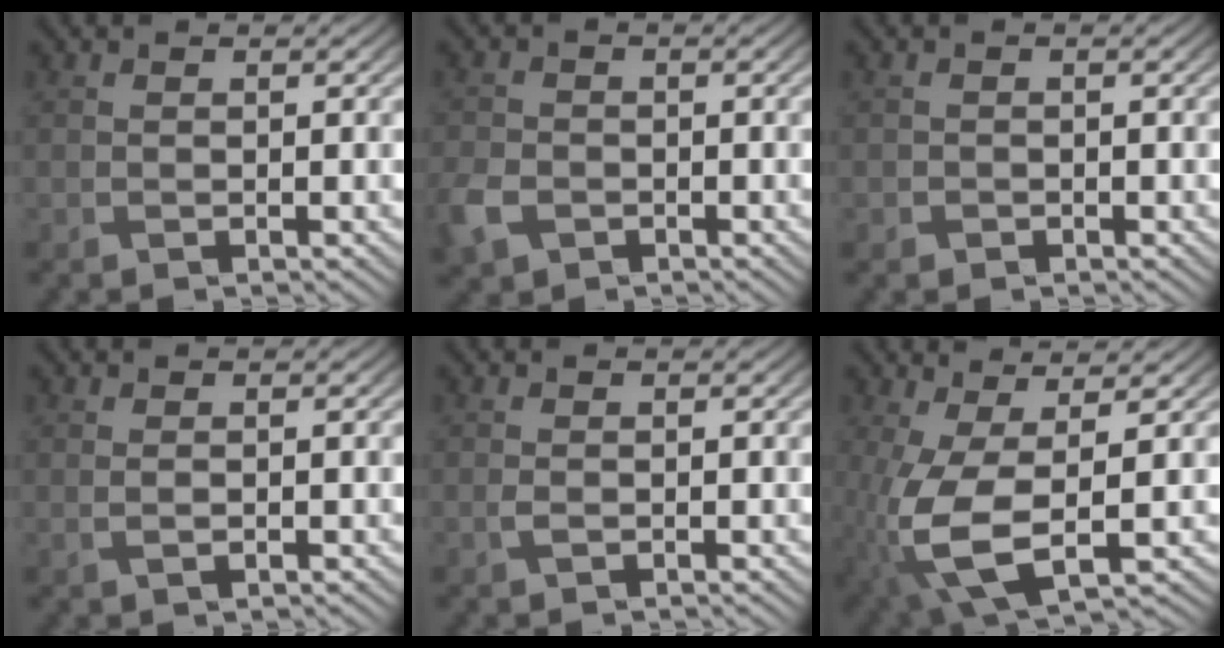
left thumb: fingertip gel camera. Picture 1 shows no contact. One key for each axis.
{"total": 4.4, "fx": -2.1, "fy": 3.2, "fz": 2.1, "tx": -0.065, "ty": -0.011, "tz": -0.049}
{"total": 0.7, "fx": -0.4, "fy": 0.6, "fz": 0.0, "tx": 0.002, "ty": -0.004, "tz": -0.008}
{"total": 0.9, "fx": 0.0, "fy": 0.4, "fz": 0.8, "tx": -0.020, "ty": -0.002, "tz": 0.002}
{"total": 0.8, "fx": -0.2, "fy": 0.5, "fz": 0.6, "tx": -0.016, "ty": -0.001, "tz": -0.004}
{"total": 8.7, "fx": -1.4, "fy": 3.7, "fz": 7.8, "tx": -0.193, "ty": -0.014, "tz": -0.027}